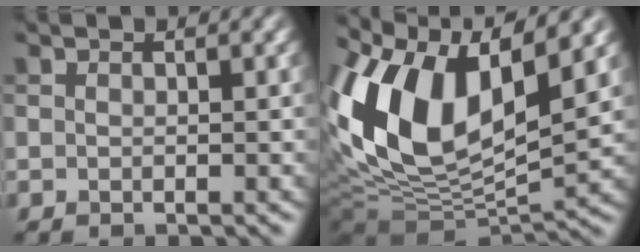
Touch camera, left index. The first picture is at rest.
{"total": 14.1, "force": [4.4, 7.4, 11.2], "torque": [-0.223, 0.015, 0.080]}